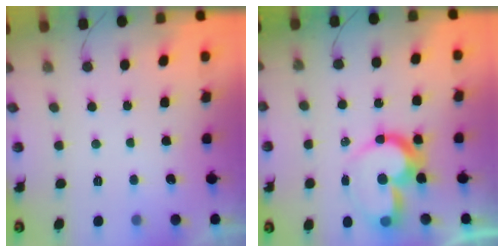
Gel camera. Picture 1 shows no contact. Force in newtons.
{"total": 15.2, "press": 15.2, "slide": 1.2}